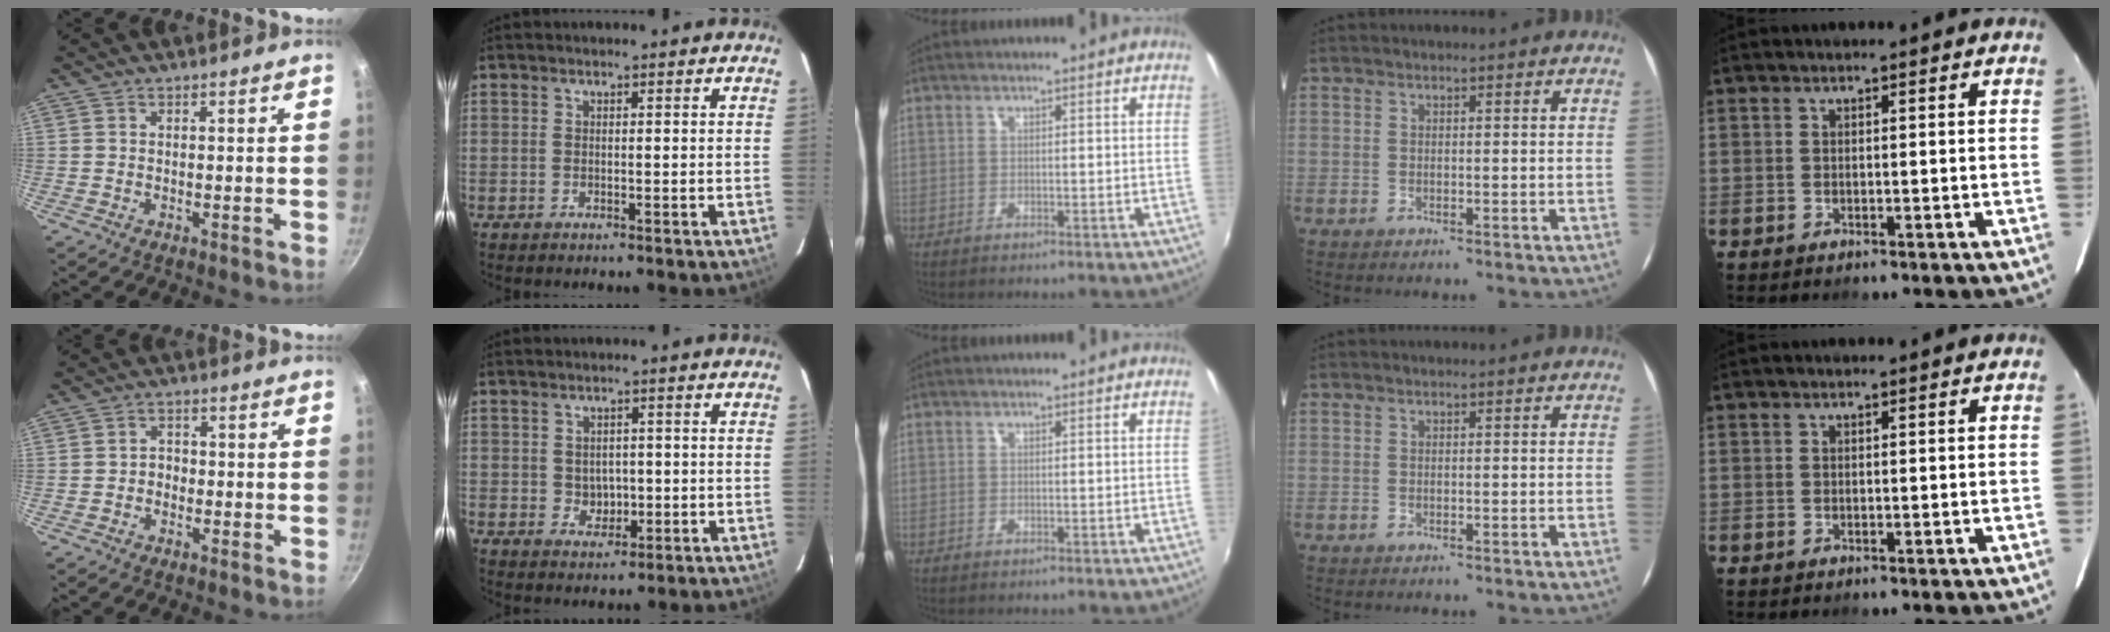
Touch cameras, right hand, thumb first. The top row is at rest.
{"thumb": {"total": 2.6, "force": [-0.8, 2.1, 1.2], "torque": [-0.006, 0.014, -0.014]}, "index": {"total": 3.7, "force": [-0.3, 3.3, 1.4], "torque": [-0.025, 0.005, 0.005]}}